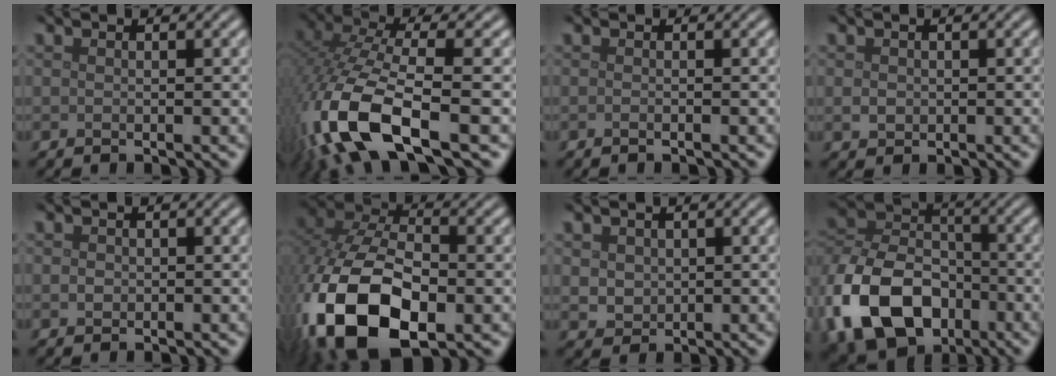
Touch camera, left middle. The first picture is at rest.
{"total": 12.2, "force": [-4.8, 5.0, 10.0], "torque": [-0.226, -0.018, -0.090]}
{"total": 0.5, "force": [-0.2, 0.2, 0.4], "torque": [-0.006, -0.005, -0.008]}
{"total": 1.1, "force": [0.0, 1.0, 0.4], "torque": [-0.006, -0.003, -0.001]}
{"total": 0.7, "force": [0.0, 0.6, 0.3], "torque": [-0.004, -0.003, -0.002]}
{"total": 15.6, "force": [-5.3, 9.2, 11.4], "torque": [-0.265, -0.033, -0.094]}
{"total": 1.8, "force": [0.5, 1.5, 0.7], "torque": [-0.018, -0.006, 0.014]}
{"total": 13.0, "force": [-5.4, 9.0, 7.6], "torque": [-0.171, -0.013, -0.110]}